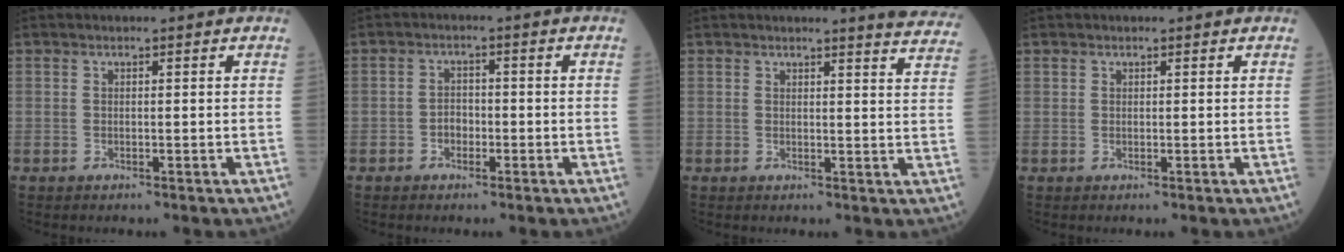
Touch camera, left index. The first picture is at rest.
{"total": 2.2, "force": [-0.9, 1.6, 1.3], "torque": [-0.020, 0.005, -0.017]}
{"total": 8.0, "force": [7.9, 0.0, 1.3], "torque": [-0.001, -0.060, 0.059]}
{"total": 0.5, "force": [0.4, 0.3, 0.0], "torque": [-0.003, 0.000, 0.007]}